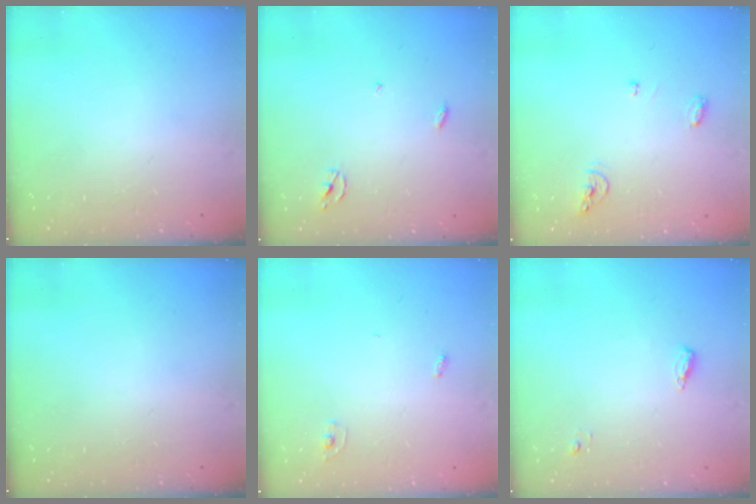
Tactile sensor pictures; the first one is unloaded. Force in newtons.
{"total": 2.3, "press": 2.3, "slide": 0.2}
{"total": 6.0, "press": 6.0, "slide": 0.2}
{"total": 0.0}
{"total": 2.4, "press": 2.4, "slide": 0.2}
{"total": 4.6, "press": 4.4, "slide": 1.1}